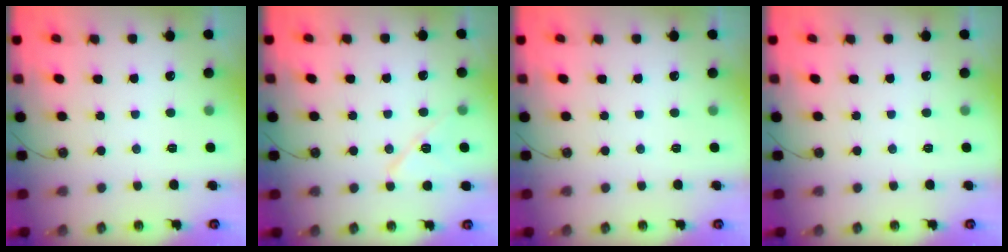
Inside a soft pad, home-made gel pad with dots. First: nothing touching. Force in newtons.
{"total": 9.4, "press": 9.3, "slide": 1.1}
{"total": 0.0}
{"total": 0.0}